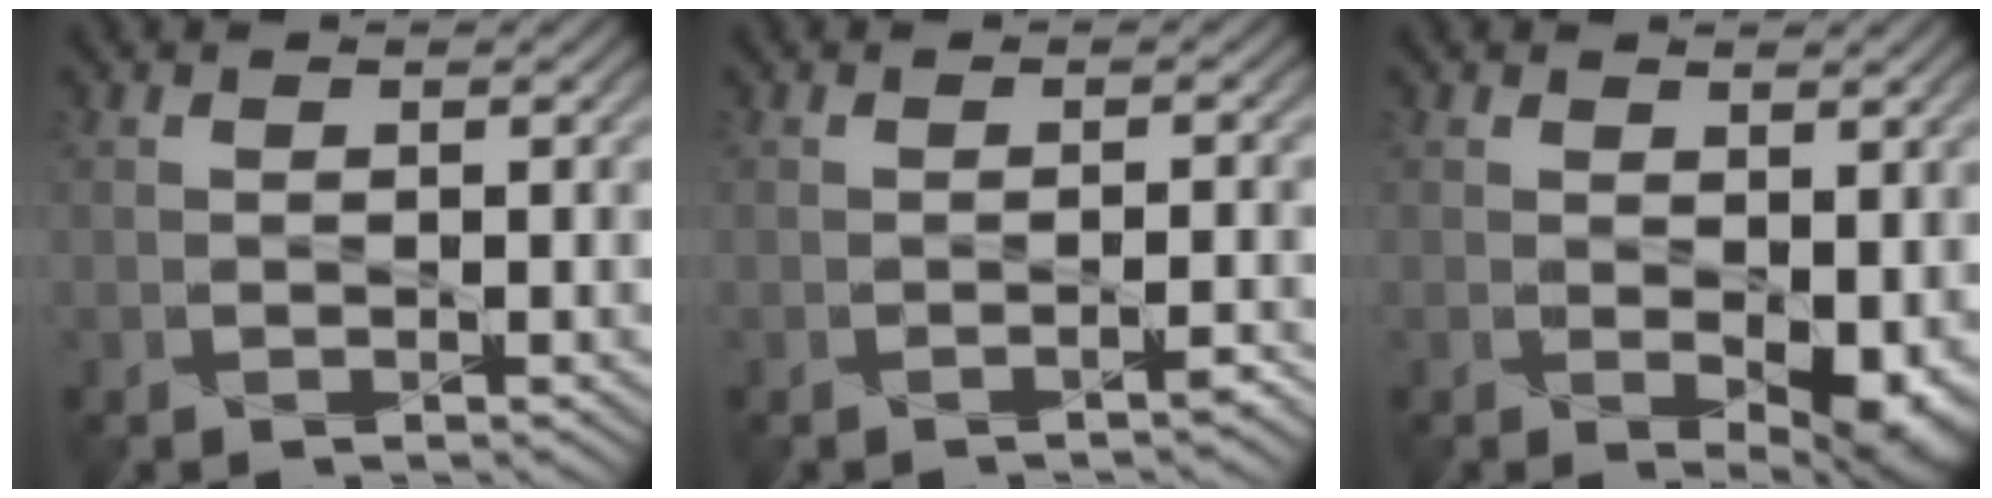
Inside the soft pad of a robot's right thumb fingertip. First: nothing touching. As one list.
[{"total": 1.4, "force": [-0.9, 0.2, 1.0], "torque": [-0.013, 0.004, -0.018]}, {"total": 4.3, "force": [-0.1, 2.2, 3.7], "torque": [-0.058, -0.018, 0.011]}]